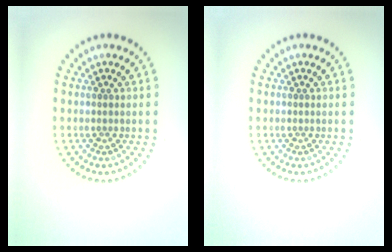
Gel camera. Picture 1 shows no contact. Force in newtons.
{"total": 0.0}